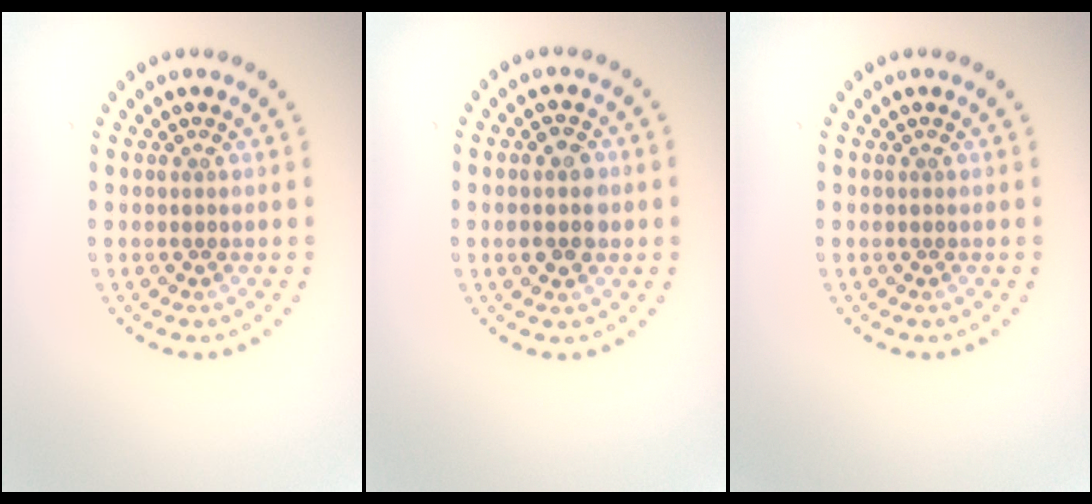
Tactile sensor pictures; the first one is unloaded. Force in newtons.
{"total": 2.9, "press": 2.9, "slide": 0.0}
{"total": 0.0}